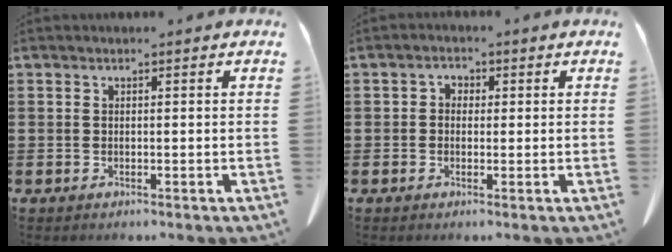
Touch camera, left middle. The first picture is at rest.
{"total": 1.5, "force": [-0.4, 1.2, 0.7], "torque": [-0.017, 0.007, -0.009]}